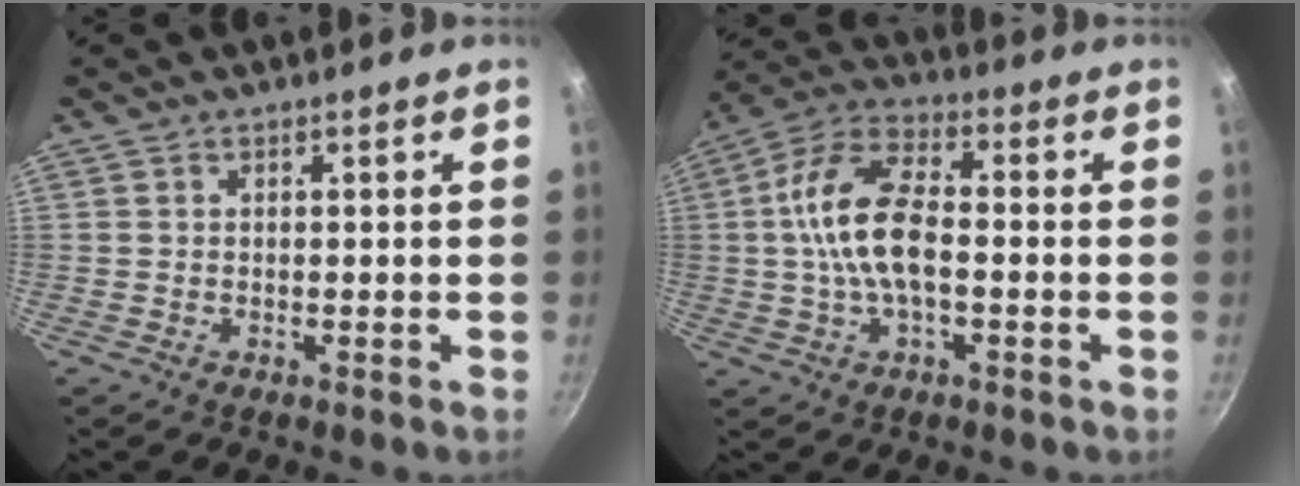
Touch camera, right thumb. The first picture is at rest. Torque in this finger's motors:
{"motor_torque": [0.69, 0.55, 1.57, -0.45, 0.55]}